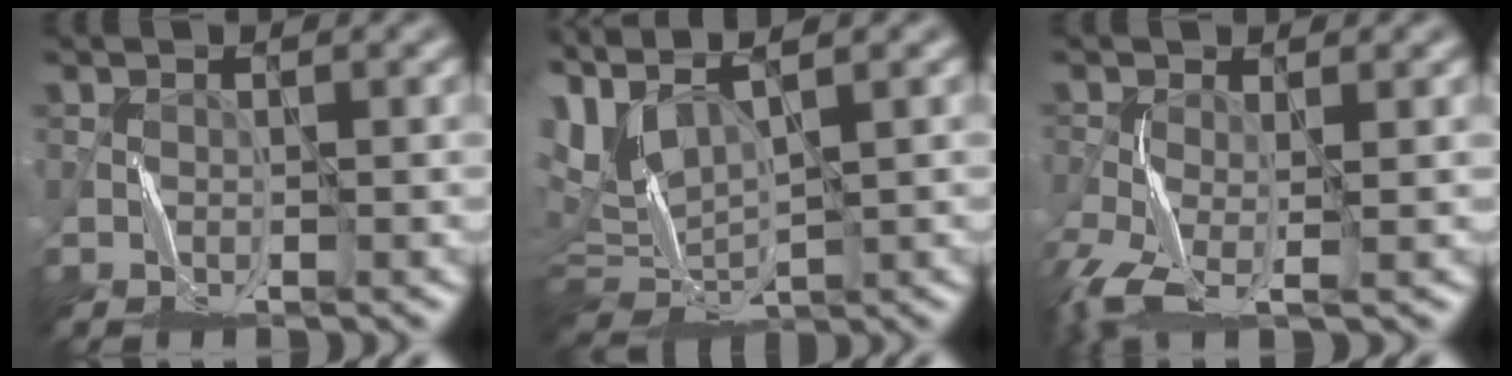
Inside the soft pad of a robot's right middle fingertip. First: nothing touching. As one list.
[{"total": 5.6, "force": [2.8, 2.6, 4.2], "torque": [-0.105, 0.007, 0.056]}, {"total": 6.2, "force": [-3.1, 2.5, 4.8], "torque": [-0.124, -0.019, -0.066]}]